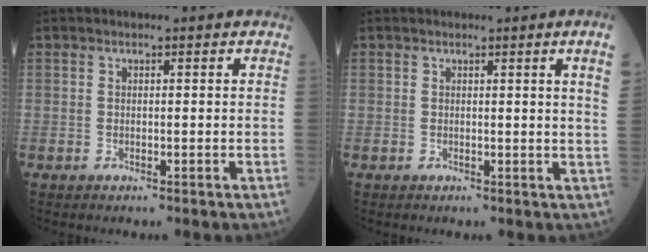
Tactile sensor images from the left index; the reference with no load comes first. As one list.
[{"total": 3.2, "force": [2.0, -1.1, 2.2], "torque": [-0.030, -0.020, 0.014]}]